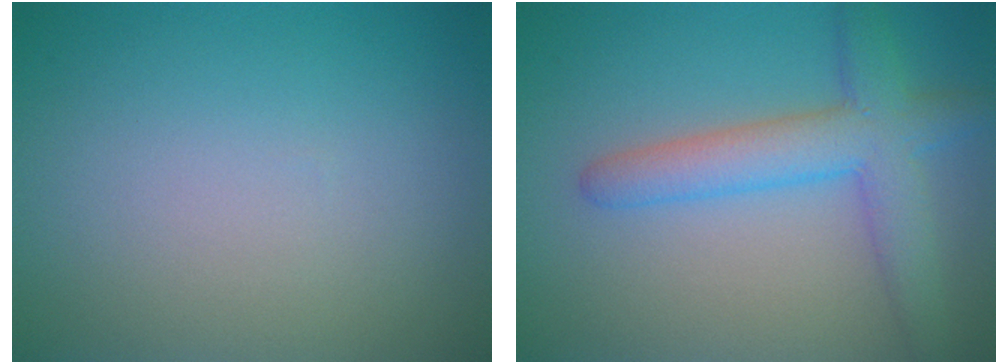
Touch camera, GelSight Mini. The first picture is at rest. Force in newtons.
{"total": 5.1, "press": 5.1, "slide": 0.2}